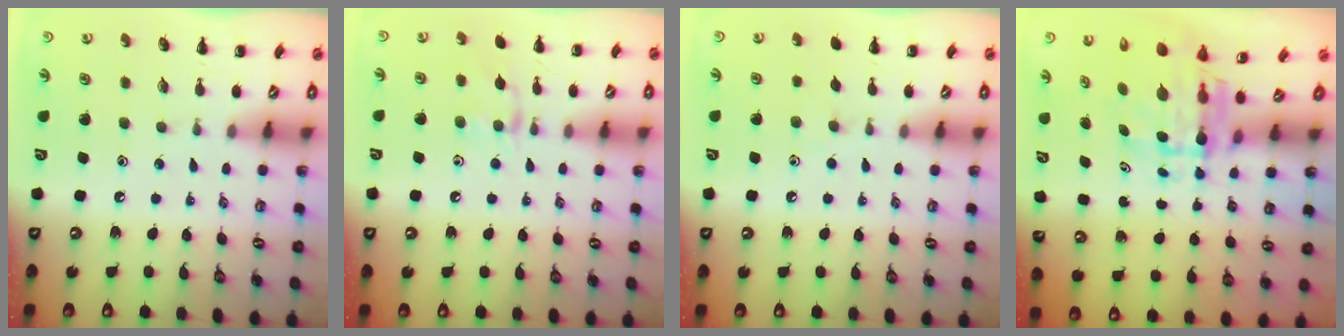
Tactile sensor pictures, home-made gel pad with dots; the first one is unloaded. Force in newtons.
{"total": 8.5, "press": 8.4, "slide": 1.0}
{"total": 3.8, "press": 3.6, "slide": 1.4}
{"total": 6.2, "press": 5.9, "slide": 2.0}